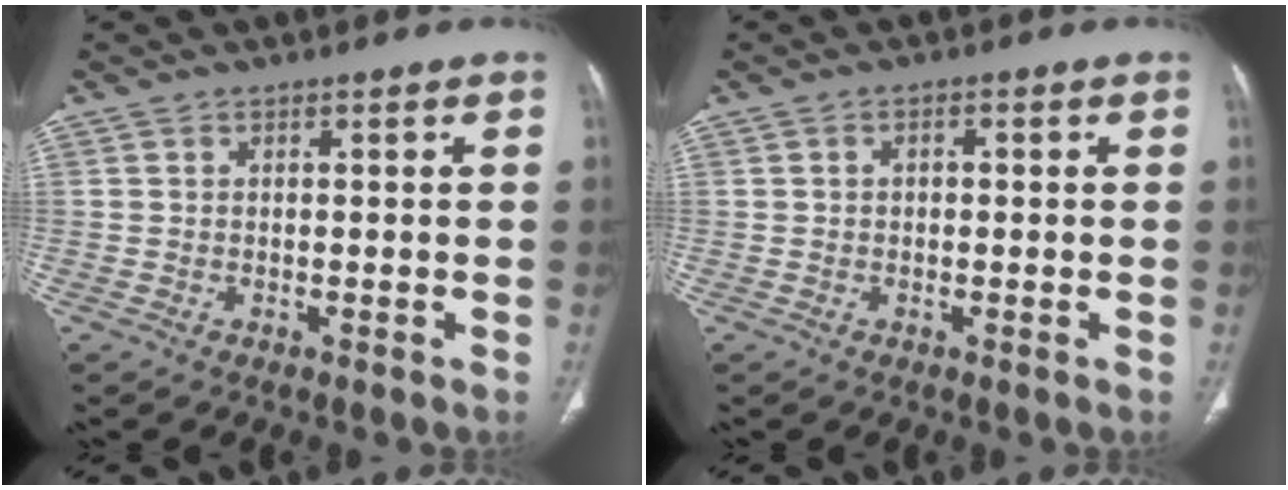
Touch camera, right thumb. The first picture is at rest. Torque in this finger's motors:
{"motor_torque": [-0.03, -0.06, -0.34, -0.02, 0.02]}